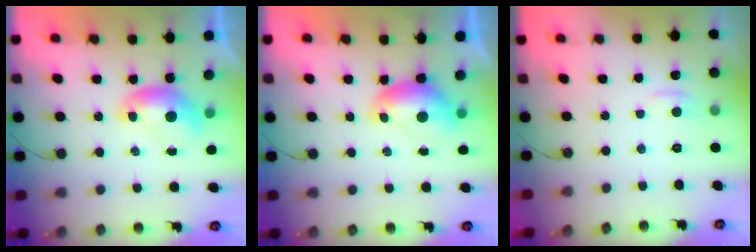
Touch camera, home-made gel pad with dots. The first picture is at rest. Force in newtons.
{"total": 0.0}
{"total": 1.7, "press": 1.6, "slide": 0.5}